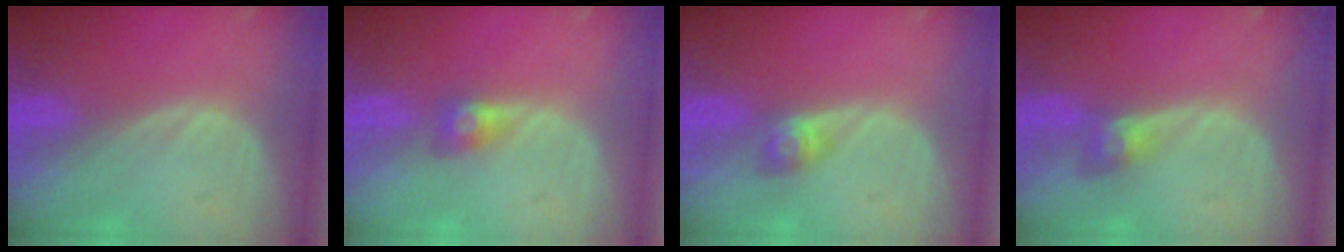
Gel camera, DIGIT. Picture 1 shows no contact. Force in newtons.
{"total": 2.8, "press": 2.4, "slide": 1.5}
{"total": 2.8, "press": 2.6, "slide": 1.2}
{"total": 3.2, "press": 2.7, "slide": 1.6}